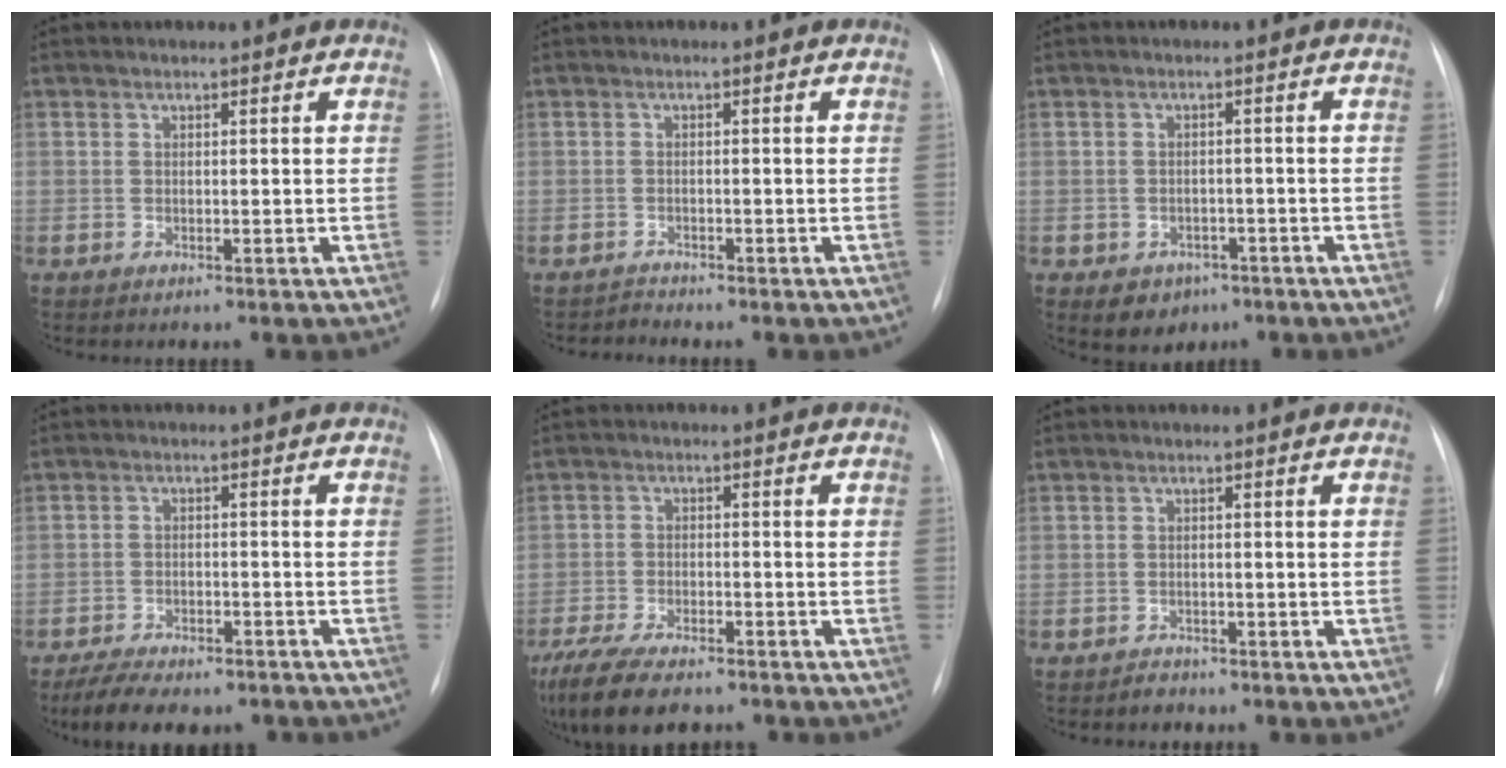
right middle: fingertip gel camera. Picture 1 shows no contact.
{"total": 1.2, "force": [-1.0, -0.1, -0.6], "torque": [0.013, -0.009, -0.017]}
{"total": 4.2, "force": [-2.3, 3.3, 1.2], "torque": [-0.015, 0.007, -0.021]}
{"total": 11.0, "force": [-8.9, 3.8, 5.1], "torque": [-0.079, -0.001, -0.130]}
{"total": 12.6, "force": [-9.9, 3.7, 6.7], "torque": [-0.130, -0.019, -0.159]}
{"total": 1.5, "force": [-1.3, 0.7, -0.1], "torque": [-0.004, 0.000, -0.022]}